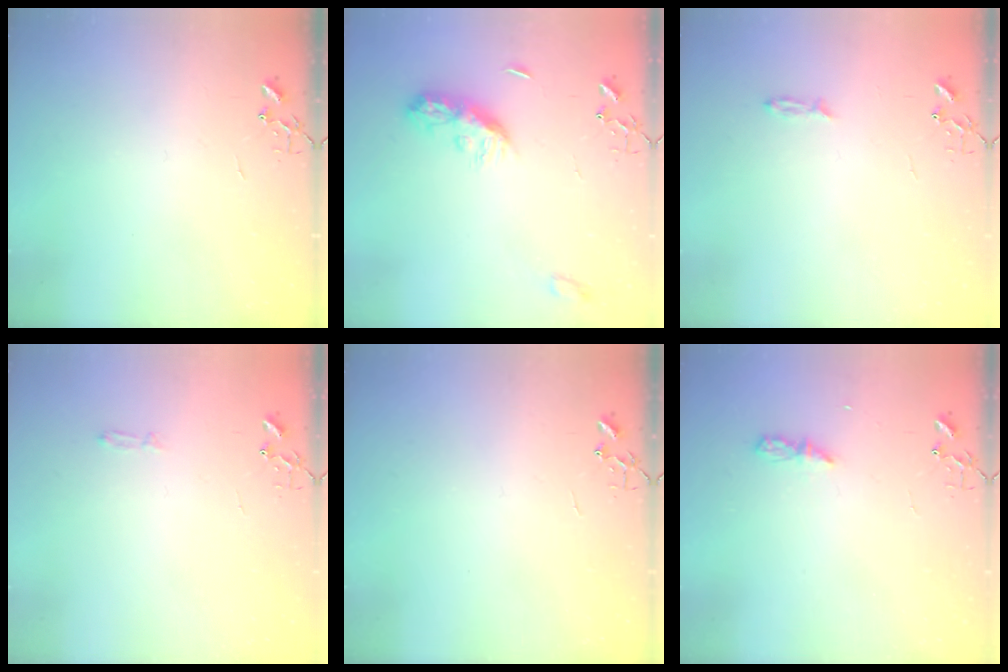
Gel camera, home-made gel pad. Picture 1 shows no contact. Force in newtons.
{"total": 9.2, "press": 9.2, "slide": 0.1}
{"total": 2.7, "press": 2.7, "slide": 0.4}
{"total": 2.8, "press": 2.8, "slide": 0.4}
{"total": 0.0}
{"total": 4.9, "press": 4.9, "slide": 0.6}